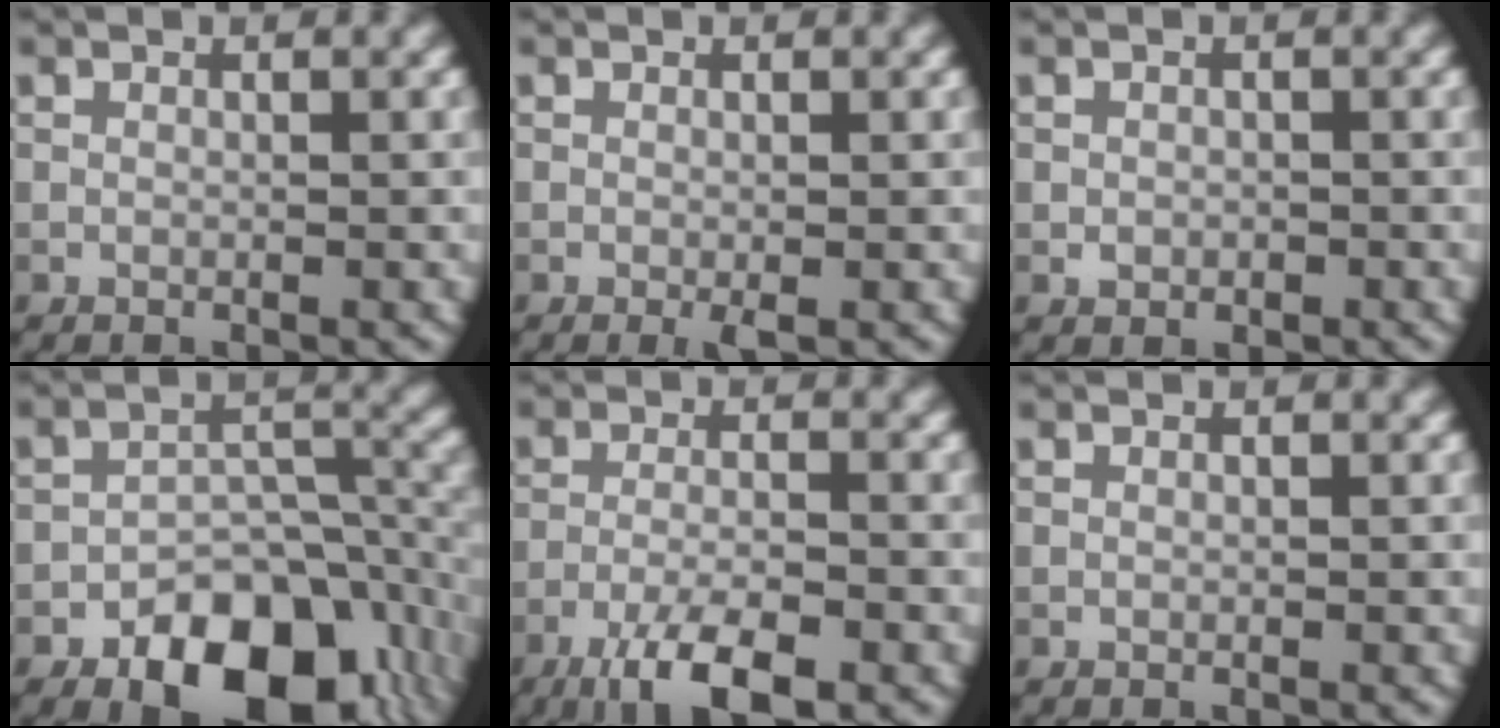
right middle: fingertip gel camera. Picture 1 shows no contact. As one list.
[{"total": 0.8, "force": [-0.2, 0.1, 0.7], "torque": [-0.013, -0.005, -0.005]}, {"total": 0.9, "force": [-0.2, 0.8, 0.4], "torque": [-0.005, -0.004, -0.006]}, {"total": 12.7, "force": [-7.2, 6.9, 7.8], "torque": [-0.109, -0.015, -0.104]}, {"total": 6.4, "force": [-4.2, 1.6, 4.6], "torque": [-0.086, -0.006, -0.077]}, {"total": 0.0}]